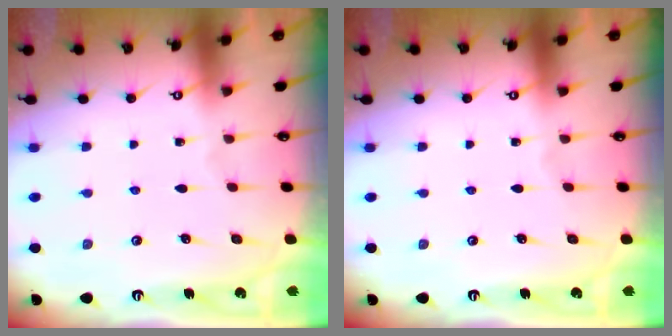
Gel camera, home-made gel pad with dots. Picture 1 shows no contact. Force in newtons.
{"total": 0.0}